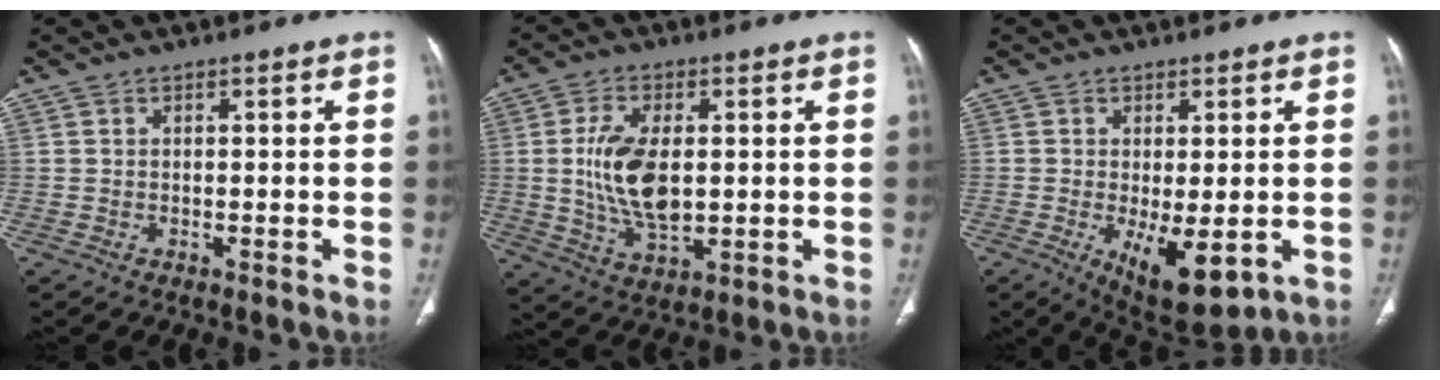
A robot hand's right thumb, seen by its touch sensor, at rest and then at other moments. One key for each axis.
{"total": 11.8, "fx": 0.6, "fy": 6.1, "fz": 10.1, "tx": -0.194, "ty": -0.009, "tz": 0.020}
{"total": 10.2, "fx": -2.5, "fy": 4.2, "fz": 8.9, "tx": -0.134, "ty": -0.023, "tz": -0.024}